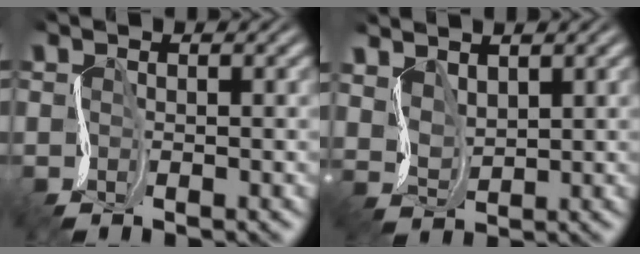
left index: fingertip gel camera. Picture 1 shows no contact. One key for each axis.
{"total": 3.0, "fx": 2.7, "fy": 1.2, "fz": 0.5, "tx": -0.023, "ty": 0.005, "tz": 0.063}